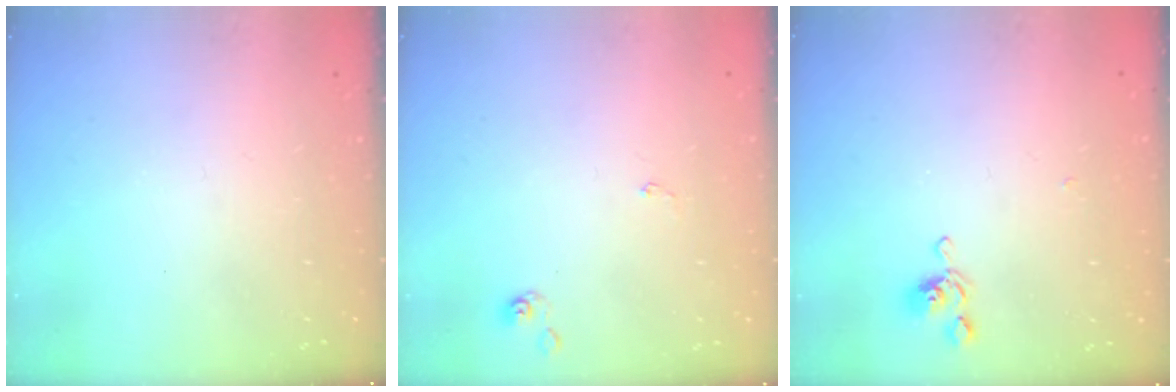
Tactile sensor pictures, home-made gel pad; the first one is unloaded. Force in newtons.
{"total": 0.0}
{"total": 4.9, "press": 4.8, "slide": 0.3}